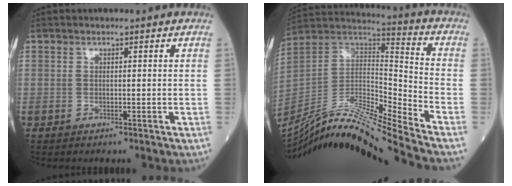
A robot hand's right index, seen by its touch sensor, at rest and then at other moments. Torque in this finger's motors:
{"motor_torque": [-0.62, -0.74, -0.17, 0.00]}